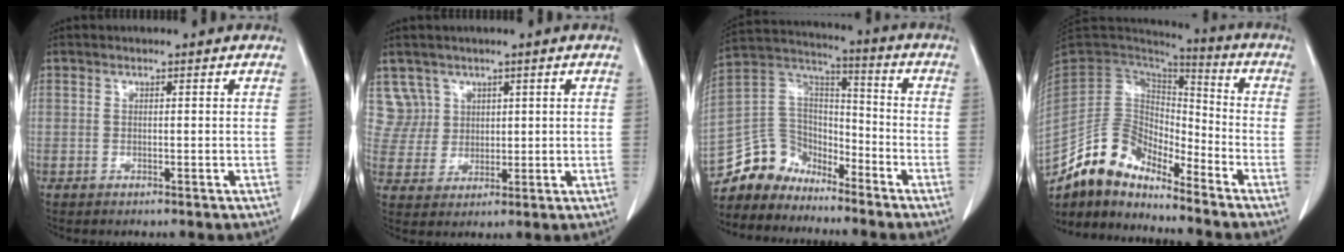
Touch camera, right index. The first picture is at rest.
{"total": 5.4, "force": [3.0, 4.4, -0.6], "torque": [0.023, 0.007, 0.063]}
{"total": 10.9, "force": [-9.2, 5.6, 1.6], "torque": [-0.040, 0.056, -0.176]}
{"total": 11.1, "force": [-9.8, 4.3, 3.1], "torque": [-0.061, 0.048, -0.186]}